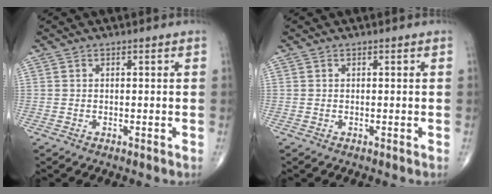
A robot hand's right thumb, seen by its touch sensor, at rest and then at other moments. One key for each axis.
{"total": 0.0}